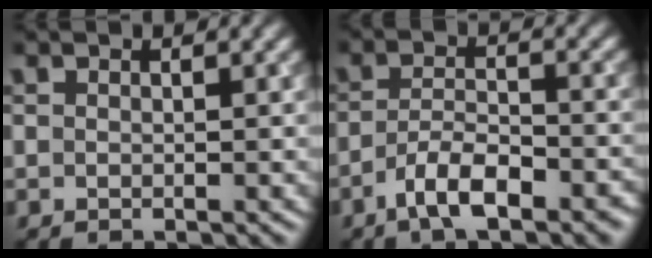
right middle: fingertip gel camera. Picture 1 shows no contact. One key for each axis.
{"total": 5.1, "fx": -3.2, "fy": 1.7, "fz": 3.6, "tx": -0.065, "ty": -0.001, "tz": -0.056}